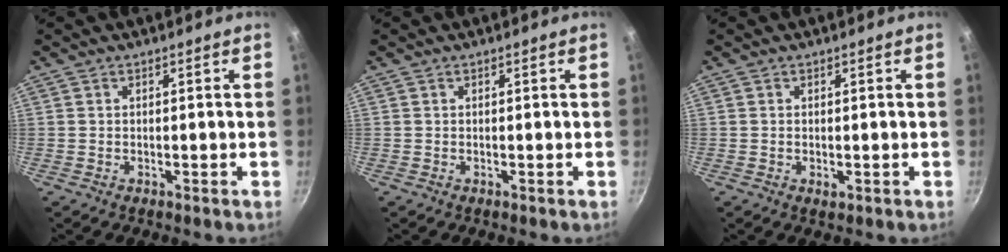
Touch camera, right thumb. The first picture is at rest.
{"total": 0.0}
{"total": 0.9, "force": [-0.2, 0.4, 0.8], "torque": [-0.014, -0.002, -0.002]}